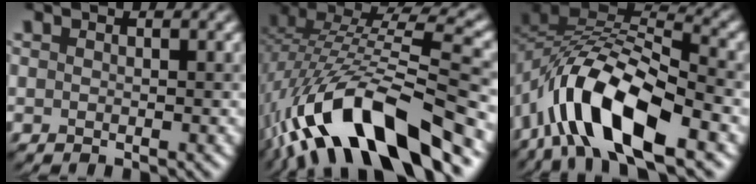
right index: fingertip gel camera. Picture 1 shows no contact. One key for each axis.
{"total": 14.0, "fx": -7.0, "fy": 4.7, "fz": 11.2, "tx": -0.213, "ty": 0.016, "tz": -0.117}
{"total": 11.5, "fx": -5.8, "fy": 4.7, "fz": 8.8, "tx": -0.158, "ty": 0.016, "tz": -0.119}